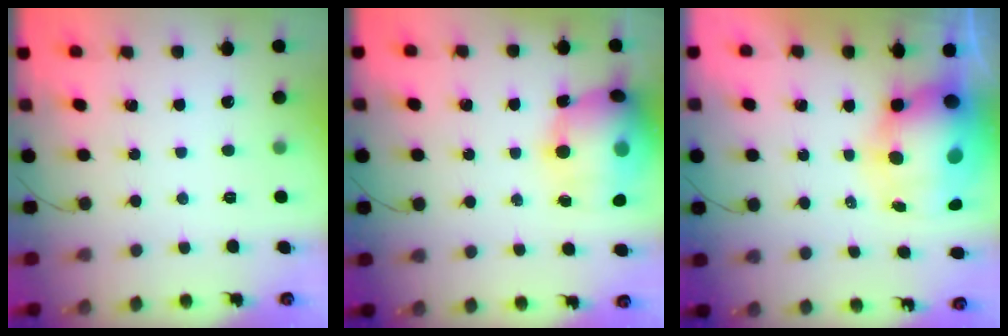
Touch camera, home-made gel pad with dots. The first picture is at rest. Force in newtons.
{"total": 18.9, "press": 18.7, "slide": 3.1}
{"total": 17.8, "press": 17.2, "slide": 4.5}